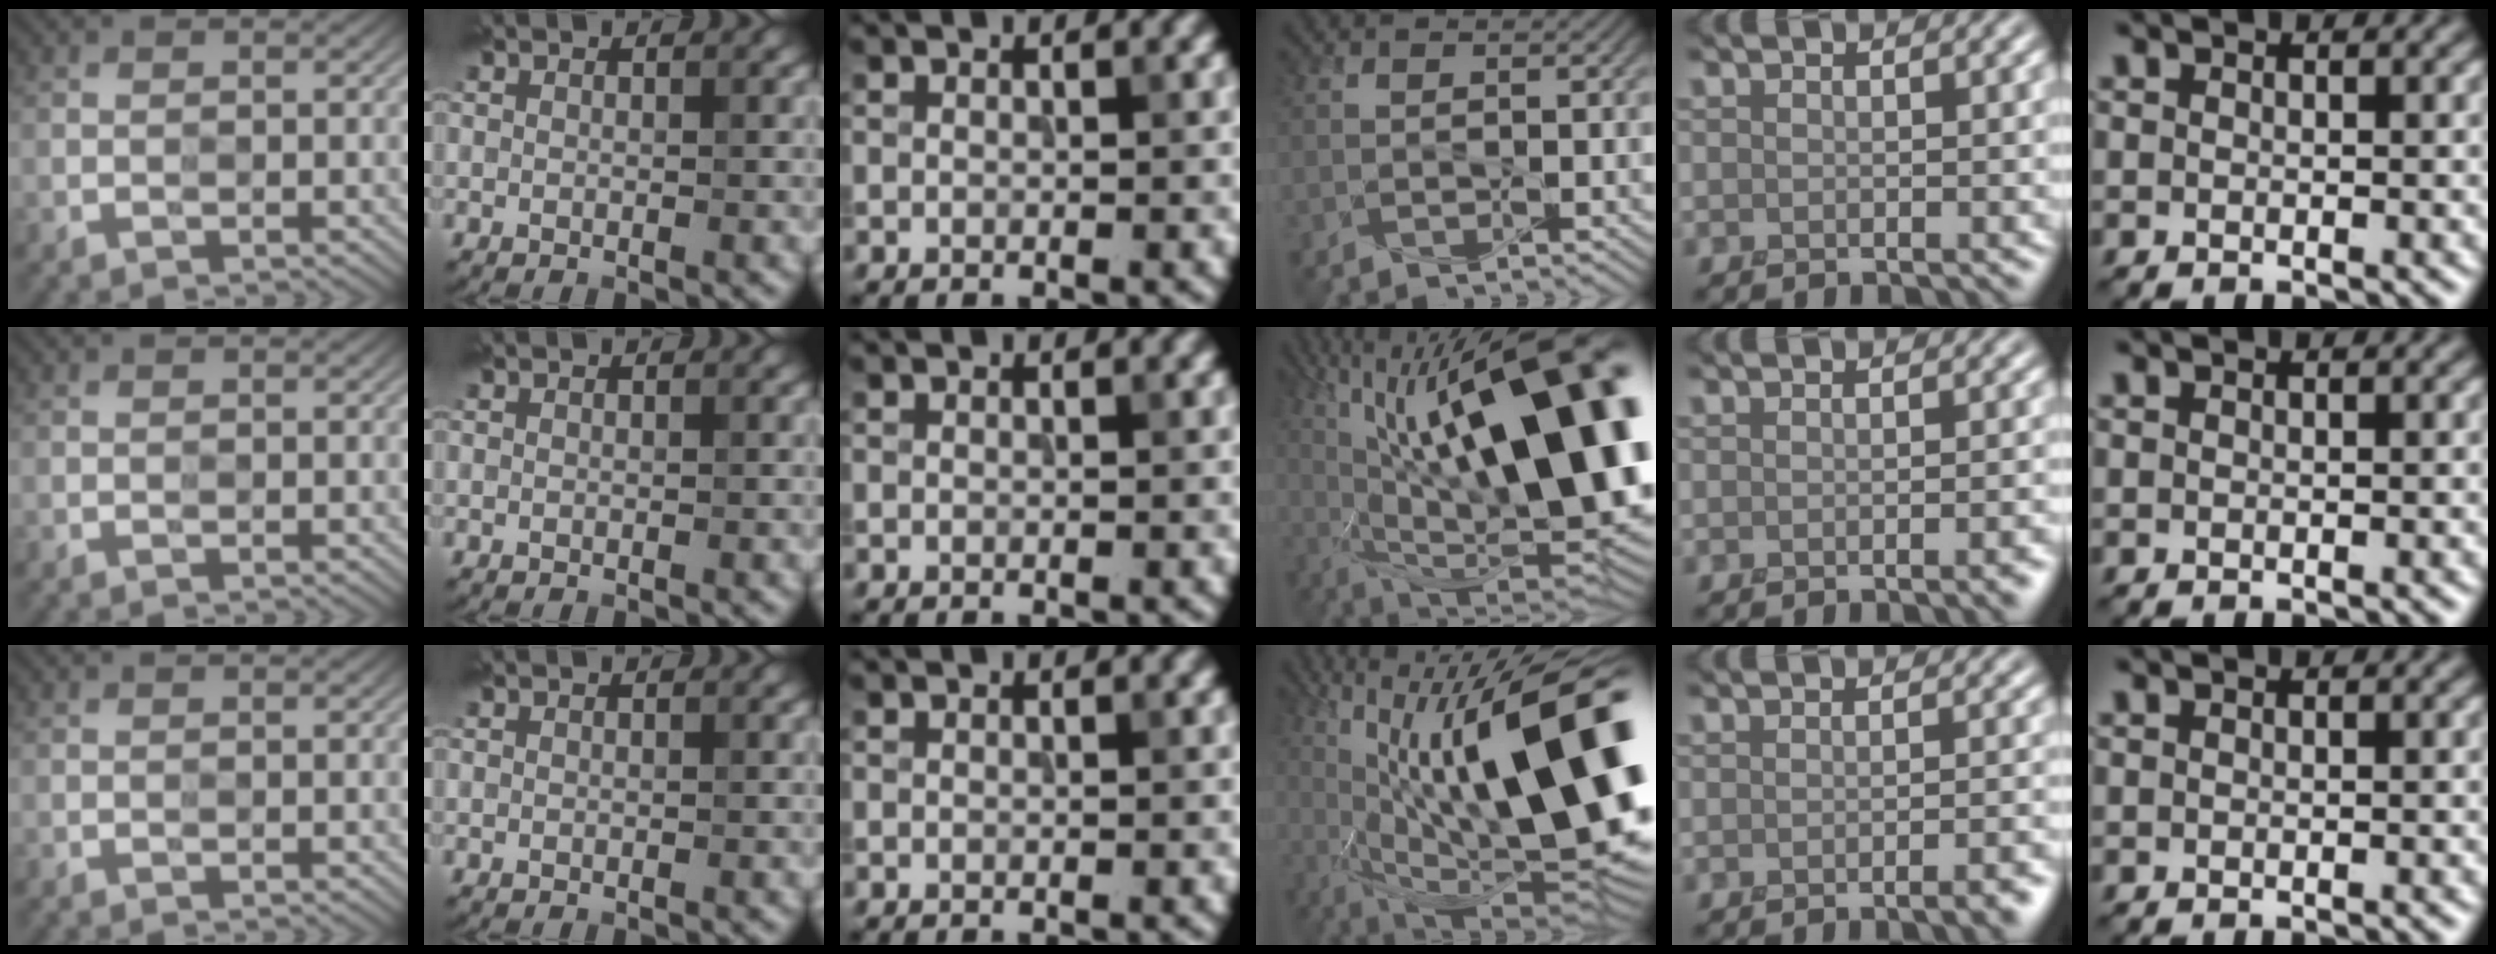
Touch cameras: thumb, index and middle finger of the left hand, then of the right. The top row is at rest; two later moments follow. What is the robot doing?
{"motion": "press", "object": "syringe"}